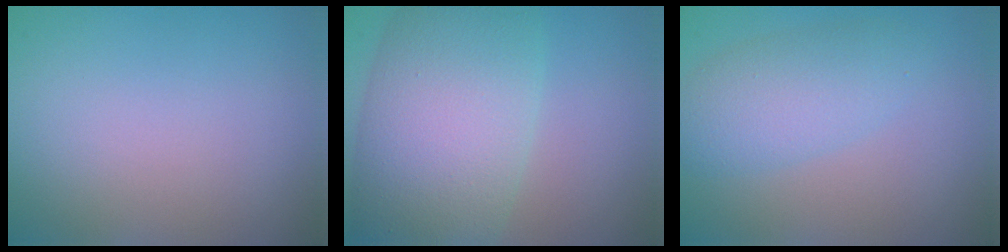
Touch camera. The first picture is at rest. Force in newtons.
{"total": 11.3, "press": 11.3, "slide": 0.5}
{"total": 3.8, "press": 3.8, "slide": 0.1}